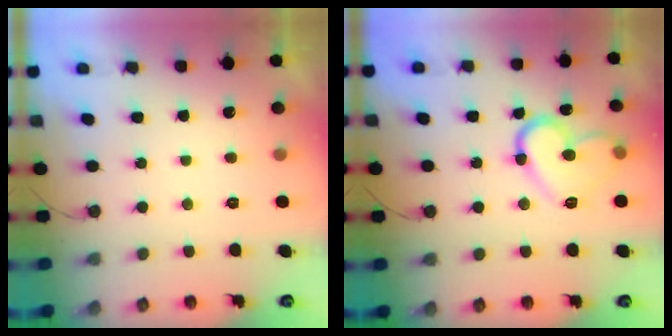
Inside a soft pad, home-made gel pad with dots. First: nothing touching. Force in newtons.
{"total": 13.9, "press": 13.8, "slide": 1.2}